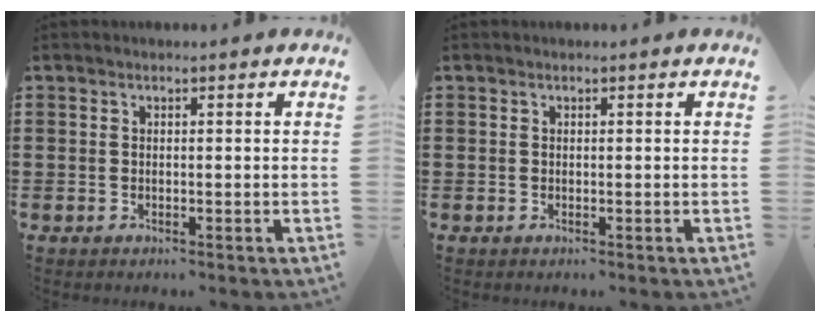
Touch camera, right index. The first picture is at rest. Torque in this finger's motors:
{"motor_torque": [-0.30, -0.02, 0.00, 0.00]}